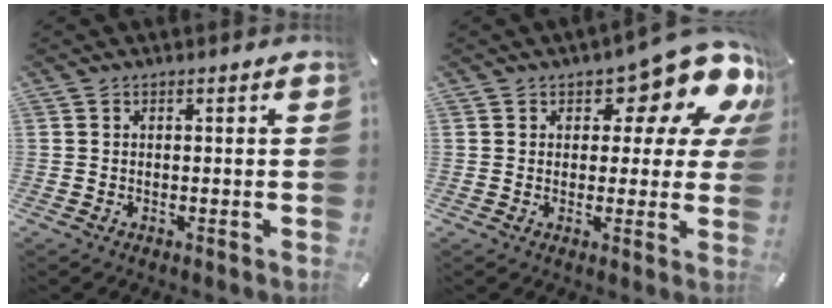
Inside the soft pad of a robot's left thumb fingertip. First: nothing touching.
{"total": 13.6, "force": [8.3, 6.2, 8.8], "torque": [-0.109, -0.066, 0.136]}